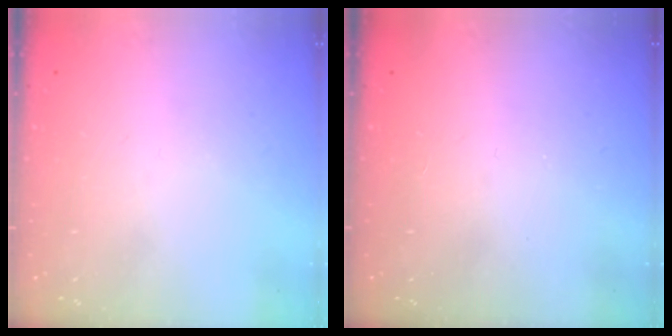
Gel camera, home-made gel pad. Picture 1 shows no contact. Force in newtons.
{"total": 2.8, "press": 2.8, "slide": 0.4}